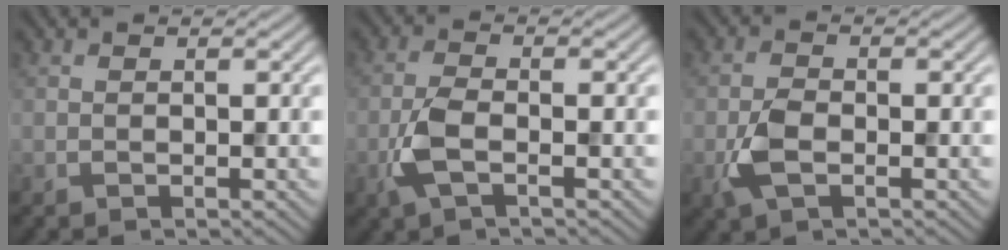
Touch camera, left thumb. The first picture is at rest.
{"total": 4.2, "force": [-1.5, 1.6, 3.5], "torque": [-0.087, 0.000, -0.041]}
{"total": 3.5, "force": [-1.2, 1.9, 2.7], "torque": [-0.063, -0.001, -0.031]}